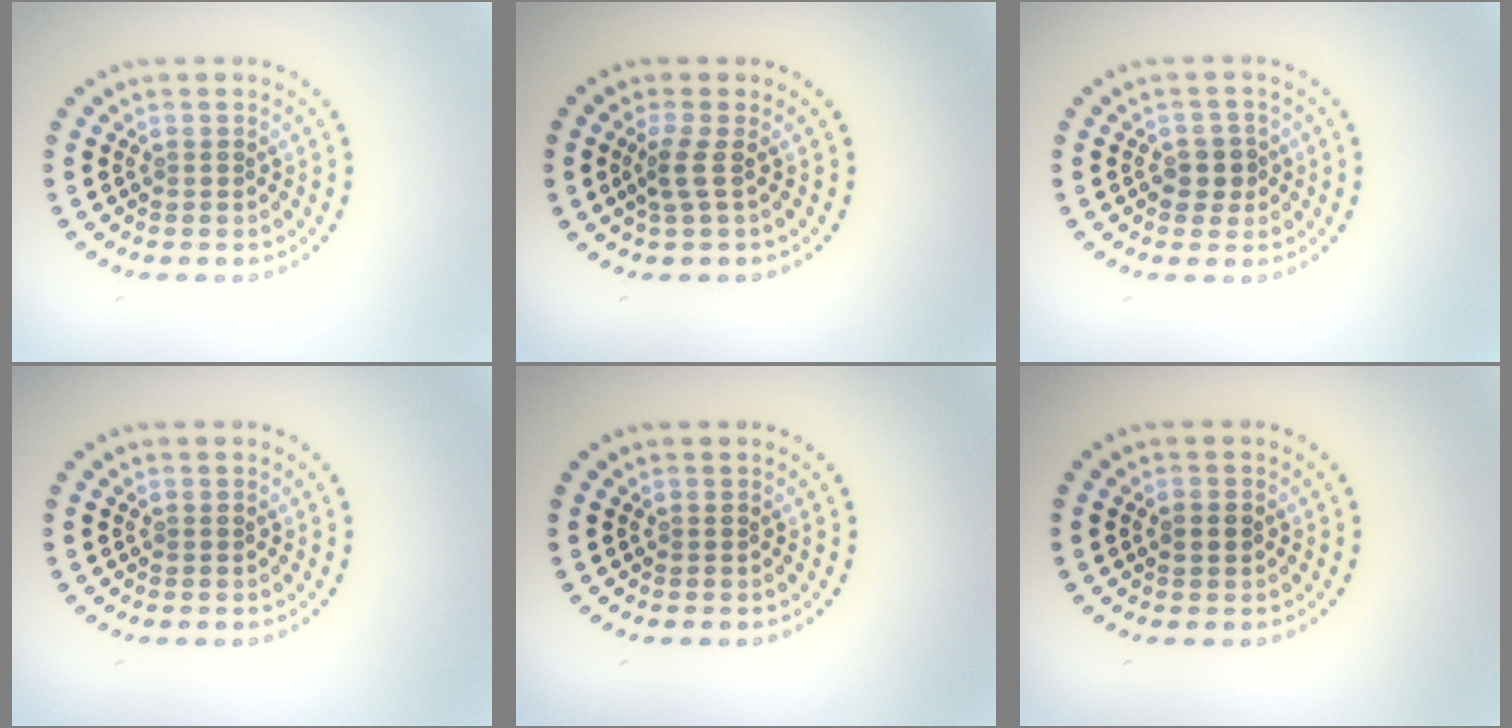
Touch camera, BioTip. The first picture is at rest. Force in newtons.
{"total": 1.8, "press": 1.2, "slide": 1.4}
{"total": 1.7, "press": 1.6, "slide": 0.6}
{"total": 0.0}
{"total": 0.0}
{"total": 1.5, "press": 1.5, "slide": 0.0}